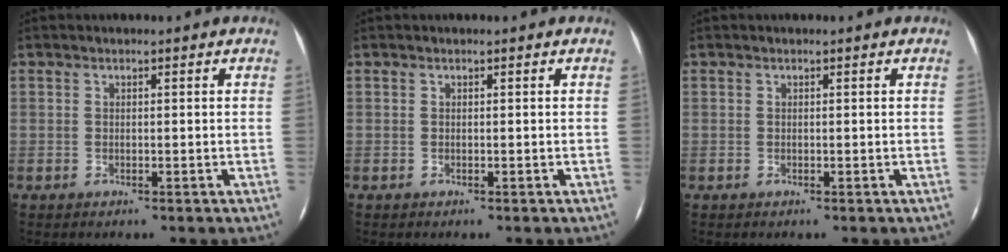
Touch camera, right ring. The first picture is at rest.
{"total": 0.0}
{"total": 0.0}